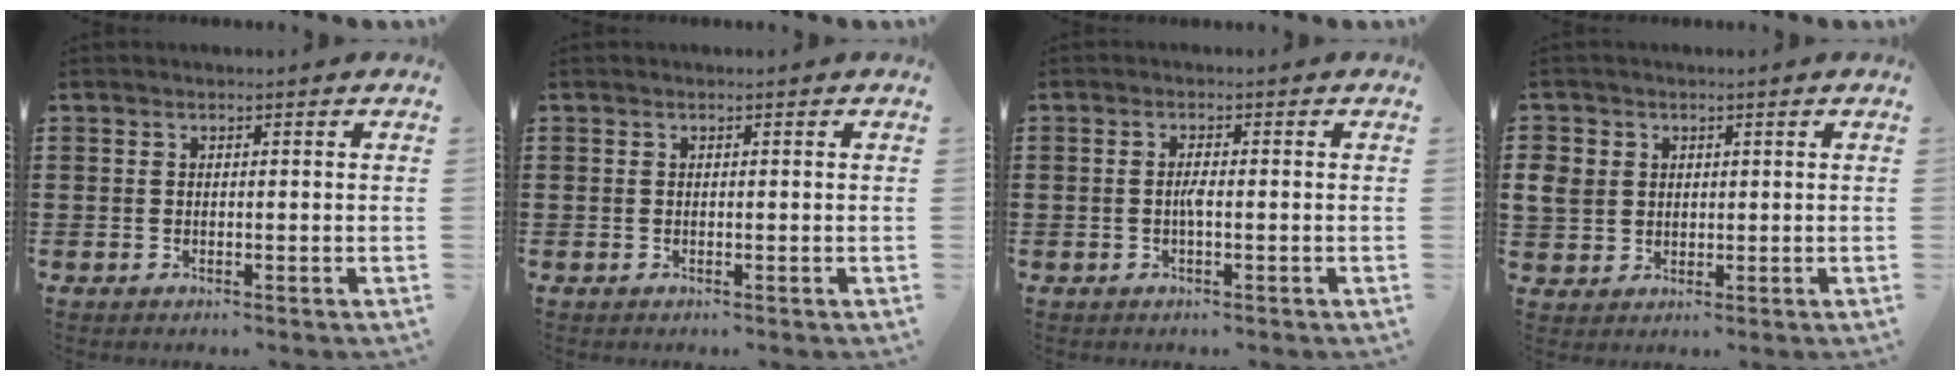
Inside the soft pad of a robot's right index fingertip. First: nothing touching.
{"total": 0.0}
{"total": 1.8, "force": [-0.5, 0.1, 1.7], "torque": [-0.040, -0.004, -0.012]}
{"total": 3.6, "force": [1.0, 3.3, 1.0], "torque": [-0.039, 0.010, 0.017]}